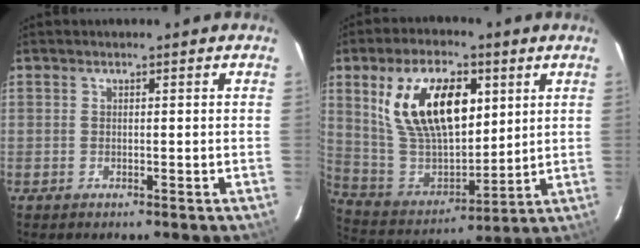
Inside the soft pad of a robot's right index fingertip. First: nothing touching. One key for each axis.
{"total": 20.3, "fx": 7.5, "fy": 10.8, "fz": 15.4, "tx": -0.286, "ty": 0.014, "tz": 0.155}